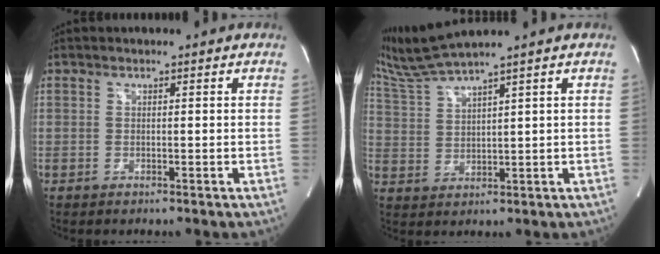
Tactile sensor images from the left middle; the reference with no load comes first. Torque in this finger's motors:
{"motor_torque": [-0.13, -0.14, -0.11, 0.01]}